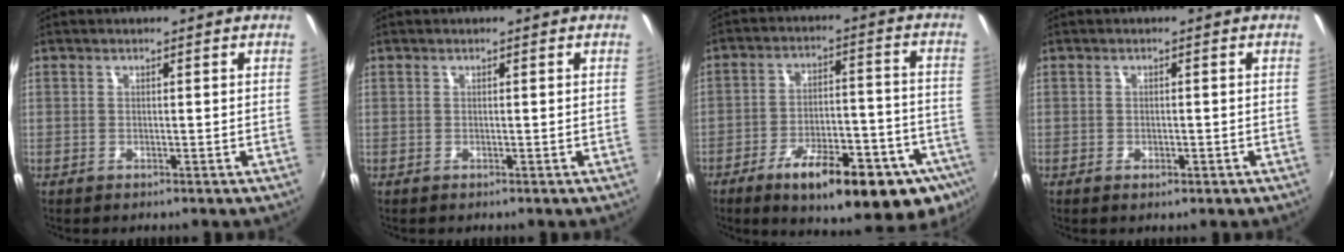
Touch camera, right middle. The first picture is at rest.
{"total": 0.0}
{"total": 23.4, "force": [-13.6, 7.6, 17.5], "torque": [-0.254, -0.024, -0.183]}
{"total": 1.7, "force": [-0.9, 0.9, 1.1], "torque": [-0.017, -0.003, -0.013]}